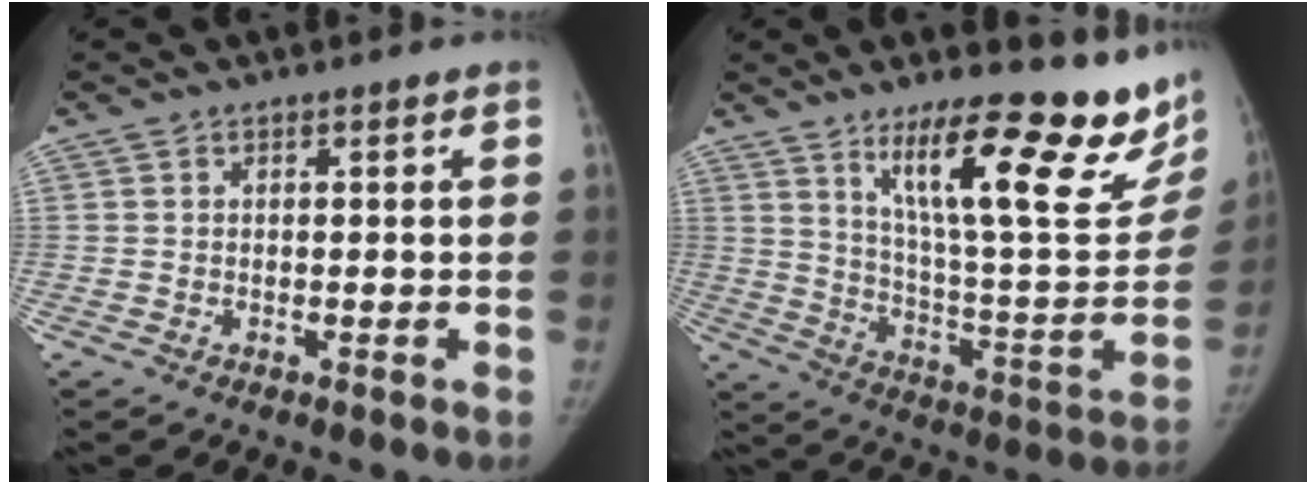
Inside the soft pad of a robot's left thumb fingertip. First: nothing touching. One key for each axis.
{"total": 28.3, "fx": 17.4, "fy": 7.1, "fz": 21.2, "tx": -0.262, "ty": -0.082, "tz": 0.270}